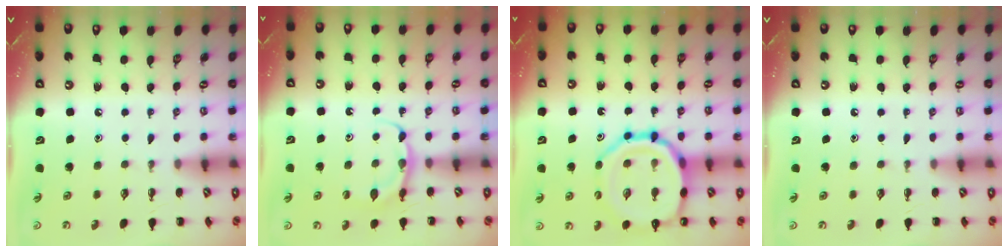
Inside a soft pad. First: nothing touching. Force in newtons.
{"total": 5.4, "press": 5.4, "slide": 0.4}
{"total": 17.0, "press": 16.8, "slide": 2.5}
{"total": 0.0}